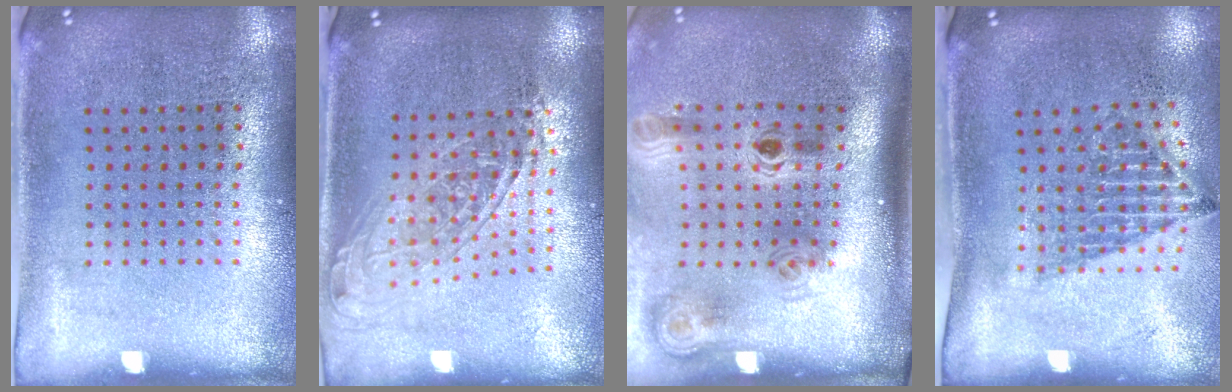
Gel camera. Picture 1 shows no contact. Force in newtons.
{"total": 1.5, "press": 1.3, "slide": 0.8}
{"total": 2.1, "press": 1.4, "slide": 1.5}
{"total": 1.6, "press": 1.2, "slide": 1.0}